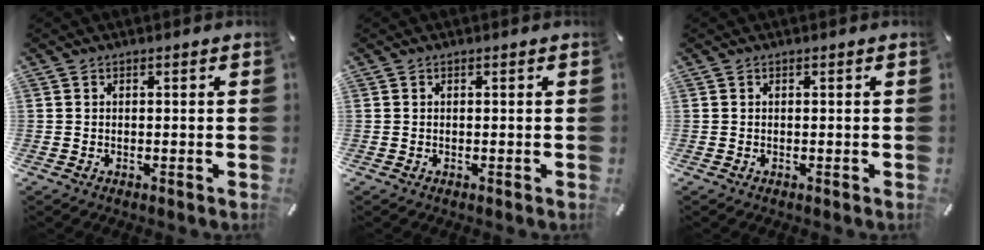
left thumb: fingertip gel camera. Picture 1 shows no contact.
{"total": 0.0}
{"total": 0.0}